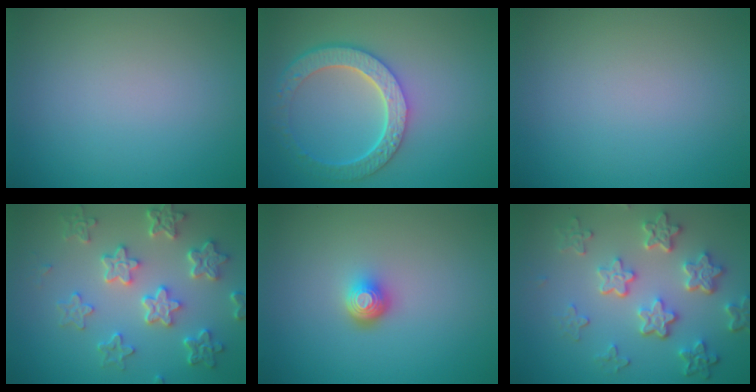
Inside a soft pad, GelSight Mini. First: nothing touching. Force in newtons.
{"total": 5.8, "press": 4.4, "slide": 3.7}
{"total": 0.0}
{"total": 5.9, "press": 4.5, "slide": 3.8}
{"total": 2.3, "press": 1.5, "slide": 1.7}
{"total": 5.9, "press": 4.4, "slide": 3.9}